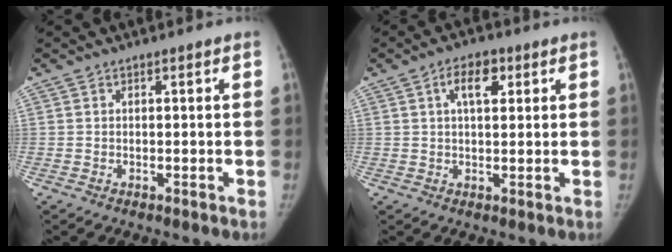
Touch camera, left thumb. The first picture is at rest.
{"total": 5.5, "force": [2.1, 2.6, 4.4], "torque": [-0.065, 0.002, 0.032]}